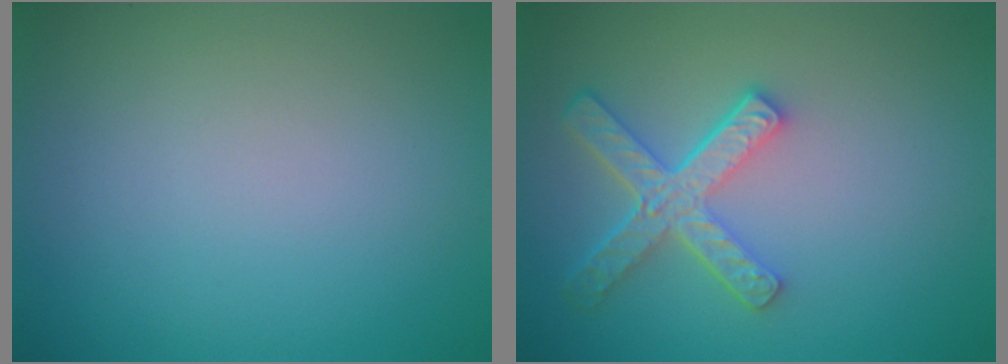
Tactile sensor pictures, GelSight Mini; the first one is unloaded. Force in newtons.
{"total": 4.7, "press": 3.5, "slide": 3.1}